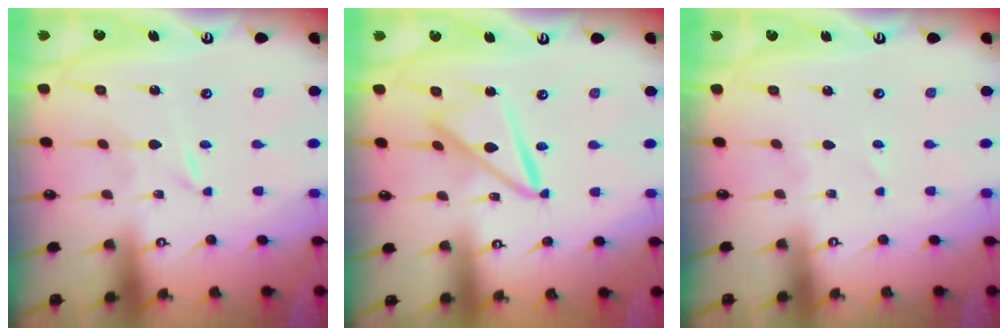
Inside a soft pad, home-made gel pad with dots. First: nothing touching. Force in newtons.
{"total": 12.3, "press": 12.3, "slide": 1.2}
{"total": 2.5, "press": 2.5, "slide": 0.2}